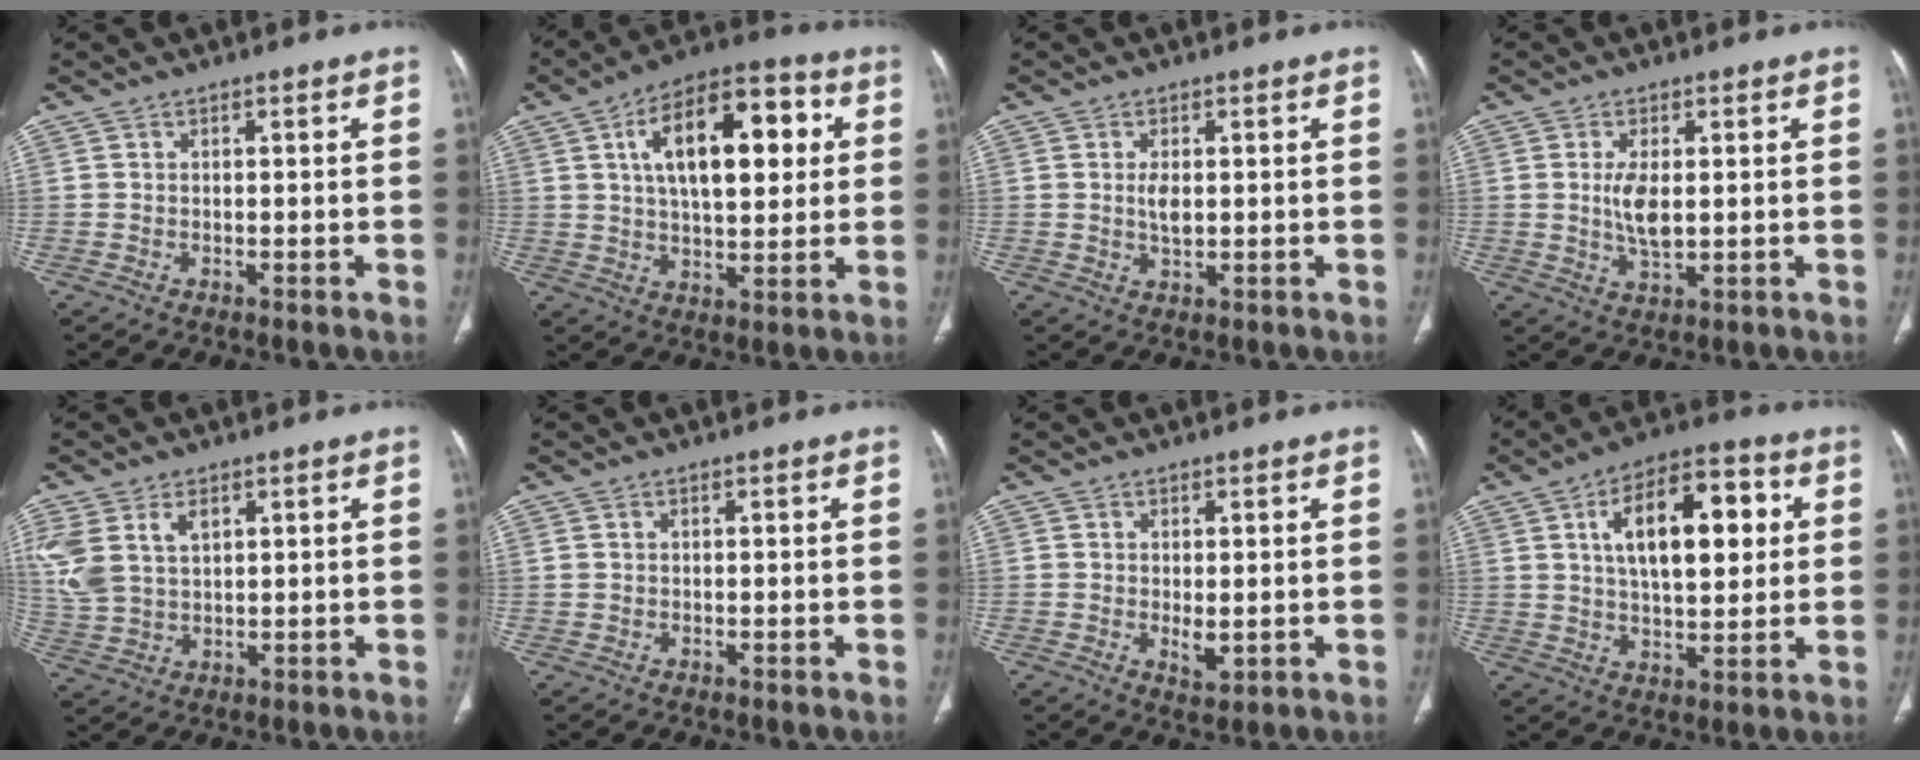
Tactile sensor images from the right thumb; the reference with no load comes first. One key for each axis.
{"total": 18.8, "fx": 4.8, "fy": 9.1, "fz": 15.7, "tx": -0.214, "ty": 0.013, "tz": 0.070}
{"total": 3.0, "fx": 0.4, "fy": 1.5, "fz": 2.6, "tx": -0.045, "ty": -0.005, "tz": 0.009}
{"total": 5.6, "fx": 0.5, "fy": 2.4, "fz": 5.0, "tx": -0.097, "ty": -0.011, "tz": 0.014}
{"total": 10.1, "fx": 4.0, "fy": 6.4, "fz": 6.8, "tx": -0.150, "ty": 0.001, "tz": 0.091}
{"total": 0.5, "fx": 0.2, "fy": 0.4, "fz": 0.2, "tx": 0.001, "ty": 0.004, "tz": 0.004}
{"total": 2.8, "fx": -0.2, "fy": 1.3, "fz": 2.5, "tx": -0.039, "ty": -0.009, "tz": 0.003}
{"total": 16.6, "fx": 4.2, "fy": 8.0, "fz": 14.0, "tx": -0.191, "ty": 0.009, "tz": 0.064}